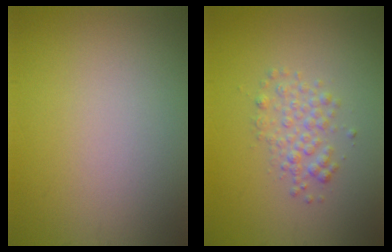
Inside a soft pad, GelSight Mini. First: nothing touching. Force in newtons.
{"total": 2.1, "press": 2.1, "slide": 0.1}